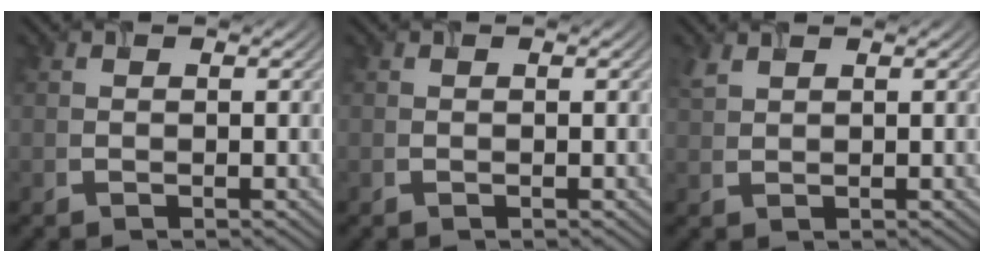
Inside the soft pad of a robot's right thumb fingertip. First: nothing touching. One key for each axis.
{"total": 0.0}
{"total": 1.7, "fx": 1.3, "fy": 0.6, "fz": 0.8, "tx": -0.028, "ty": 0.003, "tz": 0.034}